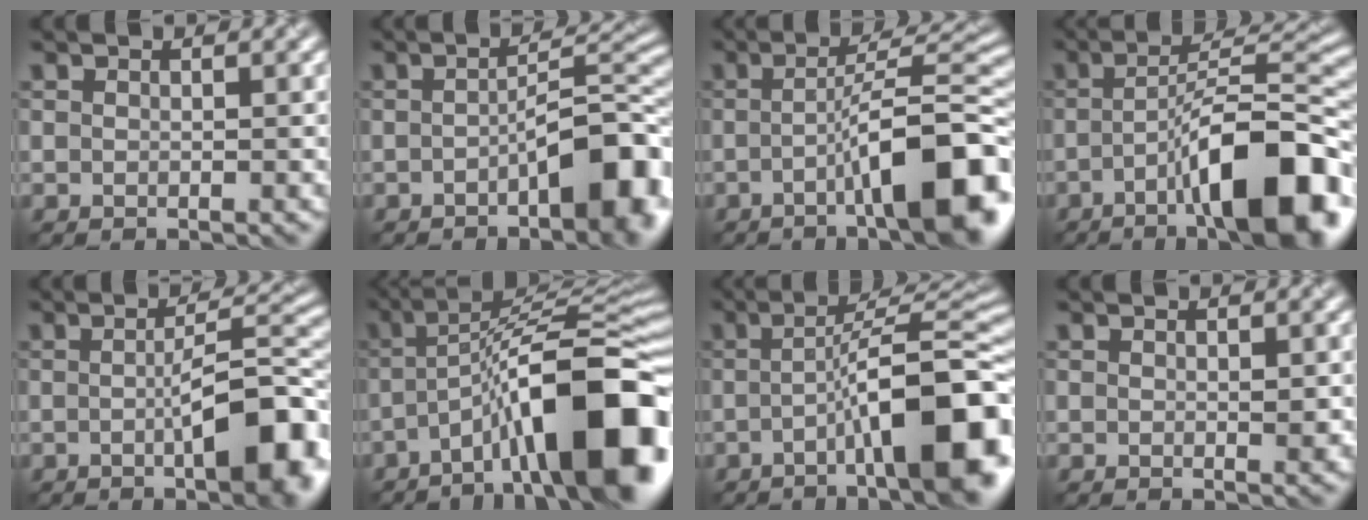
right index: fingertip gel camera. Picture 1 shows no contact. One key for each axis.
{"total": 7.8, "fx": -2.7, "fy": 2.2, "fz": 7.0, "tx": -0.091, "ty": 0.010, "tz": -0.044}
{"total": 10.8, "fx": -3.3, "fy": 2.4, "fz": 10.0, "tx": -0.130, "ty": 0.017, "tz": -0.055}
{"total": 12.4, "fx": -5.0, "fy": 3.2, "fz": 10.9, "tx": -0.159, "ty": 0.014, "tz": -0.078}
{"total": 8.9, "fx": -1.8, "fy": 2.4, "fz": 8.4, "tx": -0.114, "ty": 0.003, "tz": -0.031}
{"total": 14.5, "fx": -5.6, "fy": 3.8, "fz": 12.9, "tx": -0.194, "ty": 0.019, "tz": -0.085}
{"total": 12.4, "fx": -3.3, "fy": 3.1, "fz": 11.6, "tx": -0.155, "ty": 0.013, "tz": -0.048}
{"total": 0.7, "fx": 0.0, "fy": 0.3, "fz": 0.6, "tx": -0.007, "ty": -0.002, "tz": 0.001}